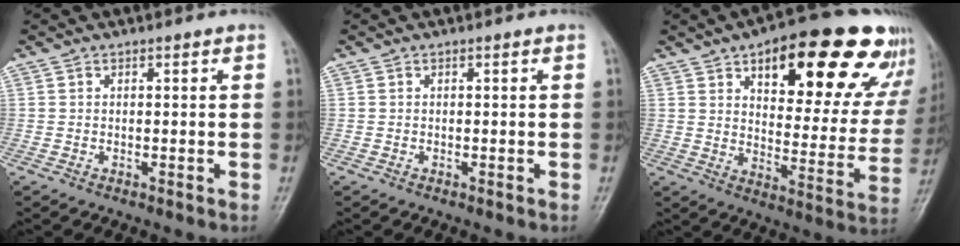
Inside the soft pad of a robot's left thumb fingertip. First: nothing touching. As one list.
[{"total": 0.0}, {"total": 26.7, "force": [15.2, 11.2, 18.9], "torque": [-0.201, -0.030, 0.211]}]